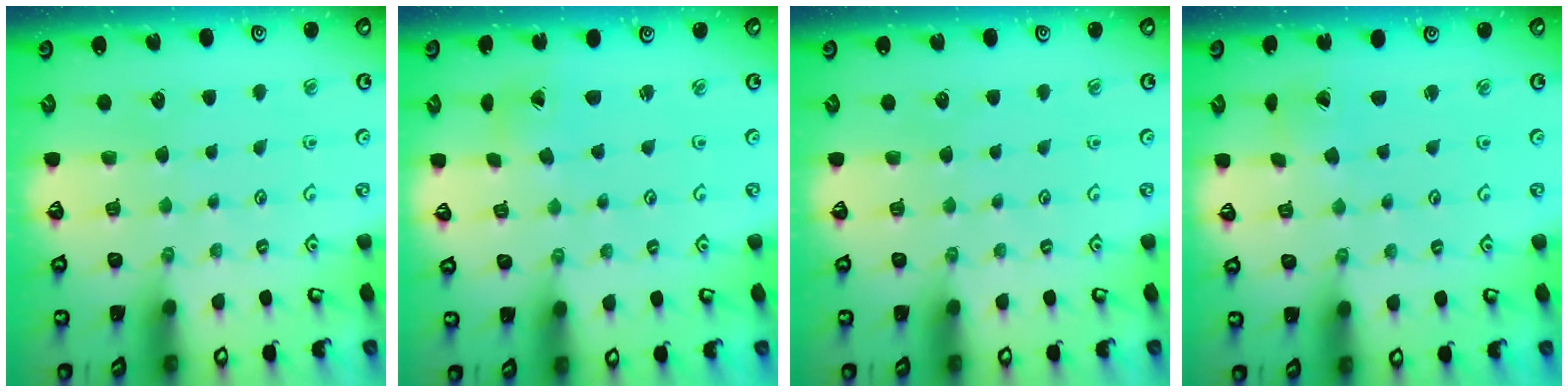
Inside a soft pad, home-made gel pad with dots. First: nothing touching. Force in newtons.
{"total": 0.5, "press": 0.5, "slide": 0.1}
{"total": 0.0}
{"total": 0.7, "press": 0.7, "slide": 0.1}